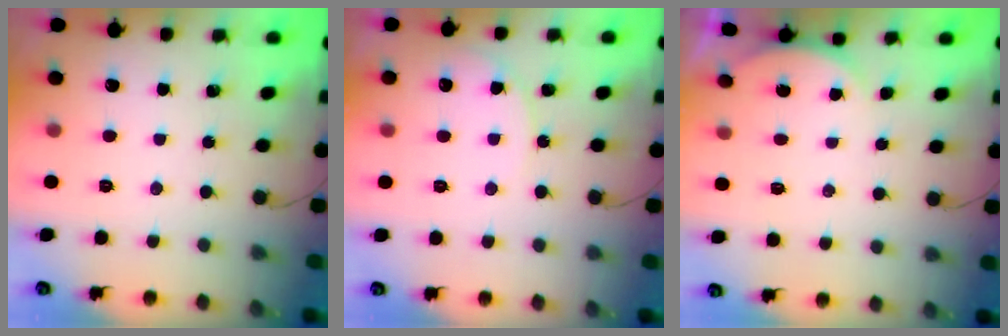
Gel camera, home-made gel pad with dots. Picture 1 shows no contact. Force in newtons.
{"total": 6.0, "press": 6.0, "slide": 0.5}
{"total": 2.3, "press": 2.3, "slide": 0.5}